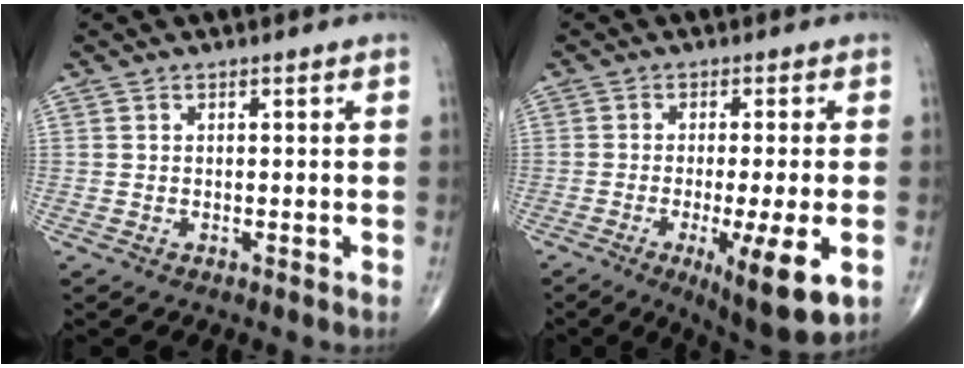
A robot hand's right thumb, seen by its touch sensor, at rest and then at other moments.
{"total": 11.8, "force": [-3.8, 2.2, 11.0], "torque": [-0.172, -0.017, -0.052]}